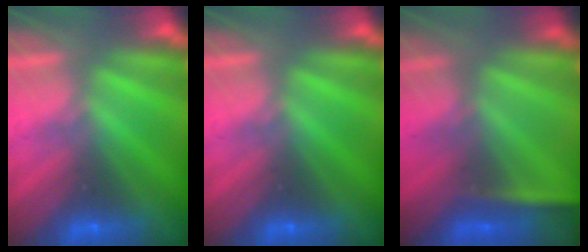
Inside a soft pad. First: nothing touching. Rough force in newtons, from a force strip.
{"total": 0.0}
{"total": 2.9}